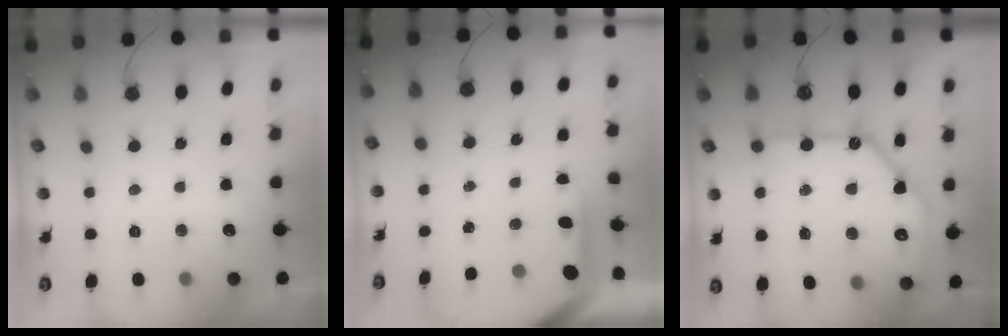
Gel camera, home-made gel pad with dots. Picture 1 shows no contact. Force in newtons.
{"total": 5.5, "press": 5.5, "slide": 0.4}
{"total": 16.6, "press": 16.5, "slide": 1.4}